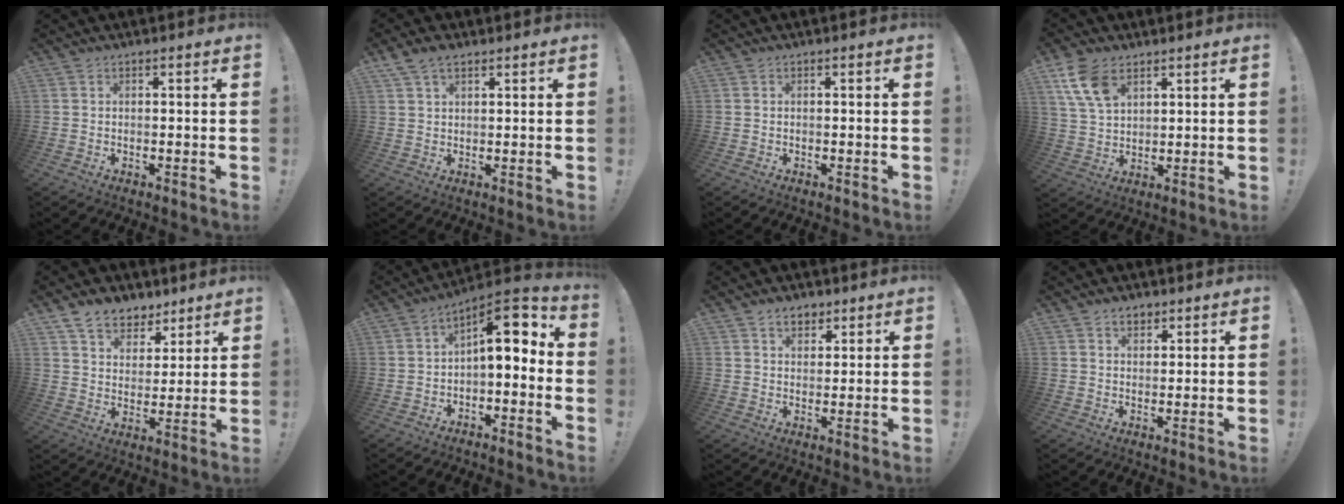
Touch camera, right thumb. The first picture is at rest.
{"total": 4.7, "force": [3.1, 2.6, 2.5], "torque": [-0.053, -0.005, 0.062]}
{"total": 0.0}
{"total": 10.6, "force": [5.6, 6.2, 6.5], "torque": [-0.118, -0.019, 0.109]}
{"total": 9.7, "force": [7.2, 6.0, 2.5], "torque": [-0.044, -0.049, 0.142]}
{"total": 9.2, "force": [1.9, 4.1, 8.0], "torque": [-0.101, -0.022, 0.031]}
{"total": 5.1, "force": [3.3, 3.4, 1.9], "torque": [-0.024, -0.010, 0.060]}
{"total": 3.4, "force": [2.2, 2.2, 1.3], "torque": [-0.015, -0.007, 0.039]}